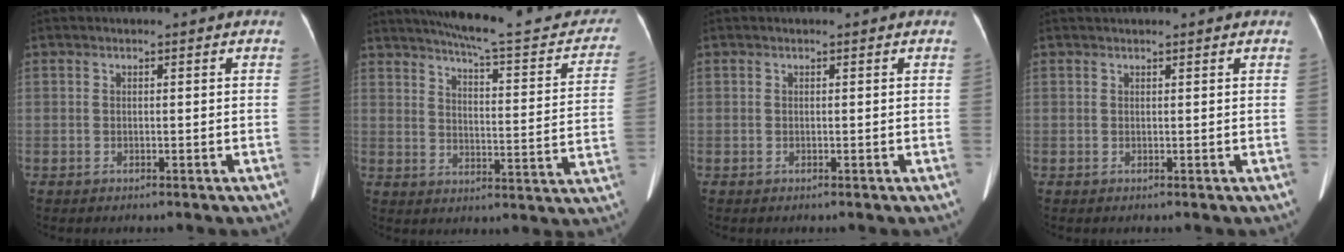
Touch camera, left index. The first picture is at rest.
{"total": 21.7, "force": [19.0, 3.7, 9.9], "torque": [-0.125, -0.021, 0.232]}
{"total": 0.0}
{"total": 1.9, "force": [1.8, 0.2, 0.6], "torque": [-0.009, 0.028, 0.027]}